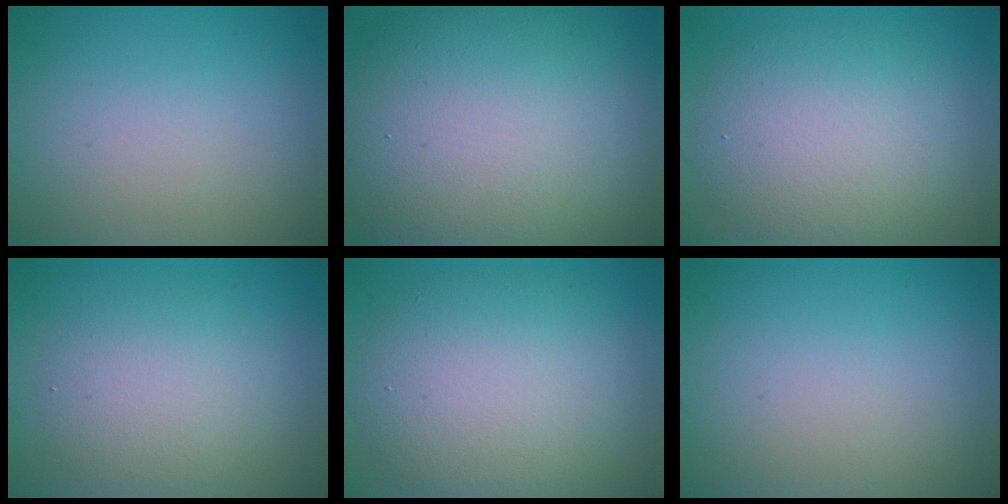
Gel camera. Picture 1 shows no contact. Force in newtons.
{"total": 14.8, "press": 14.8, "slide": 0.7}
{"total": 7.0, "press": 7.0, "slide": 0.2}
{"total": 3.9, "press": 3.9, "slide": 0.2}
{"total": 7.8, "press": 7.7, "slide": 0.5}
{"total": 0.0}